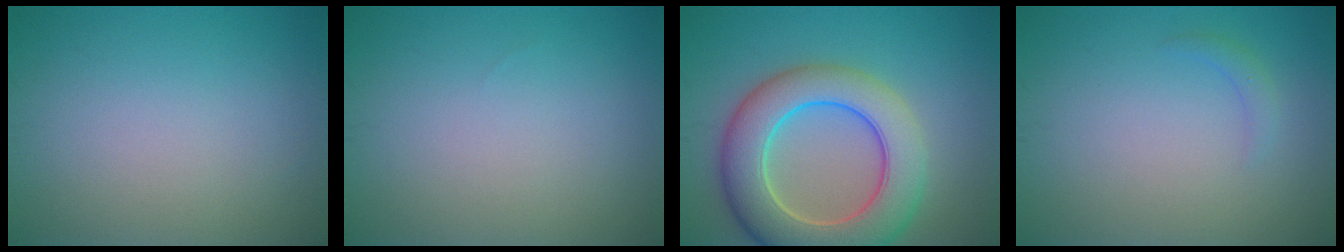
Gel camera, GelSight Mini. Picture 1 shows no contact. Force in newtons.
{"total": 0.0}
{"total": 9.8, "press": 9.8, "slide": 0.6}
{"total": 1.0, "press": 1.0, "slide": 0.1}